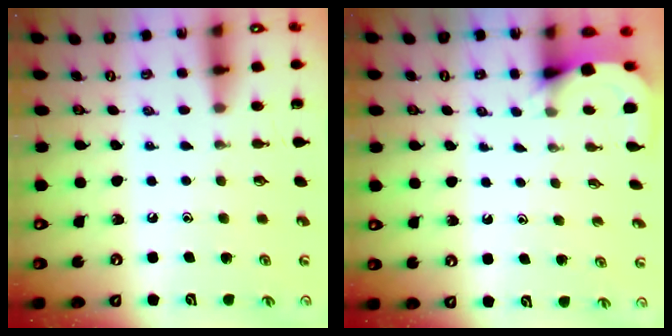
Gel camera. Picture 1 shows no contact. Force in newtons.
{"total": 3.5, "press": 3.4, "slide": 0.4}